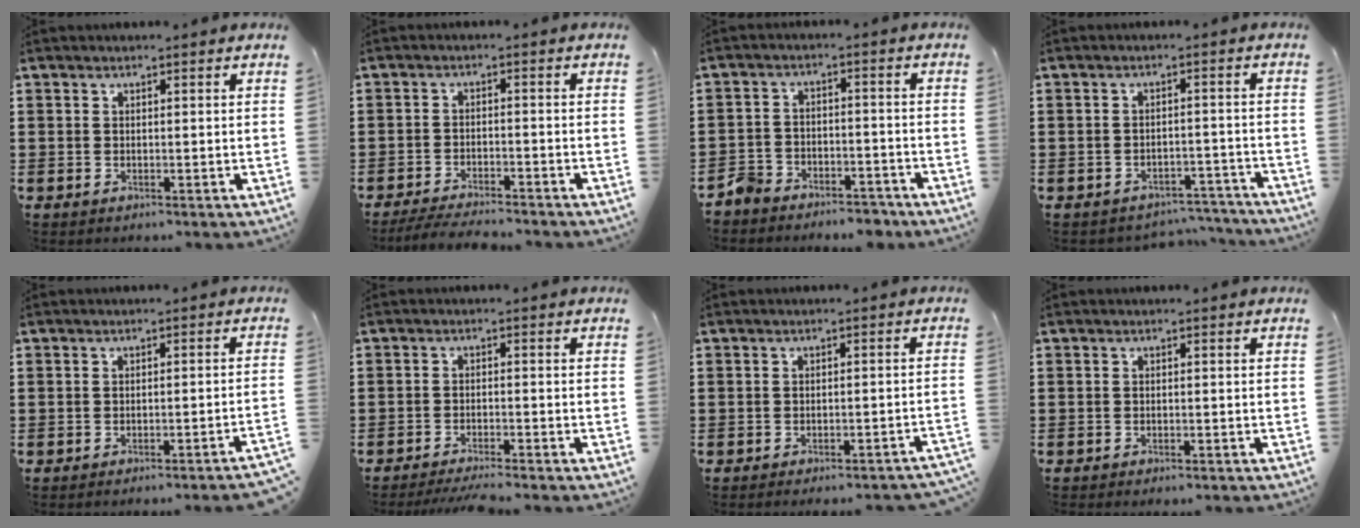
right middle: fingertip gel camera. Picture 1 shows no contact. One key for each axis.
{"total": 3.7, "fx": -3.5, "fy": 0.0, "fz": 1.0, "tx": -0.026, "ty": -0.006, "tz": -0.073}
{"total": 5.3, "fx": -5.1, "fy": 1.4, "fz": 0.3, "tx": -0.021, "ty": 0.013, "tz": -0.107}
{"total": 3.1, "fx": -3.0, "fy": 0.3, "fz": 0.1, "tx": -0.010, "ty": 0.000, "tz": -0.064}
{"total": 1.7, "fx": -1.5, "fy": -0.5, "fz": 0.7, "tx": -0.014, "ty": -0.002, "tz": -0.029}
{"total": 2.8, "fx": -2.6, "fy": -0.3, "fz": 1.0, "tx": -0.017, "ty": -0.003, "tz": -0.050}
{"total": 1.8, "fx": -1.7, "fy": -0.3, "fz": 0.5, "tx": -0.010, "ty": -0.001, "tz": -0.032}
{"total": 0.7, "fx": -0.6, "fy": -0.1, "fz": 0.1, "tx": -0.005, "ty": -0.004, "tz": -0.012}